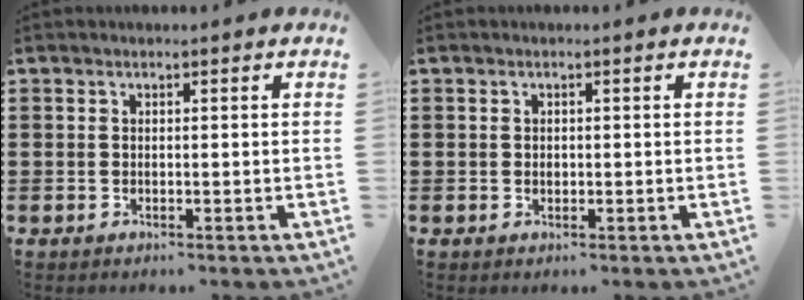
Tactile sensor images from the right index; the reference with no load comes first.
{"total": 0.7, "force": [0.0, 0.5, 0.4], "torque": [-0.009, 0.003, -0.001]}